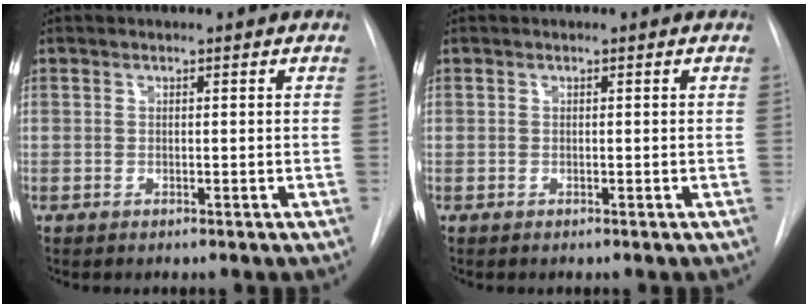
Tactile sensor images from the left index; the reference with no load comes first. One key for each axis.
{"total": 0.0}